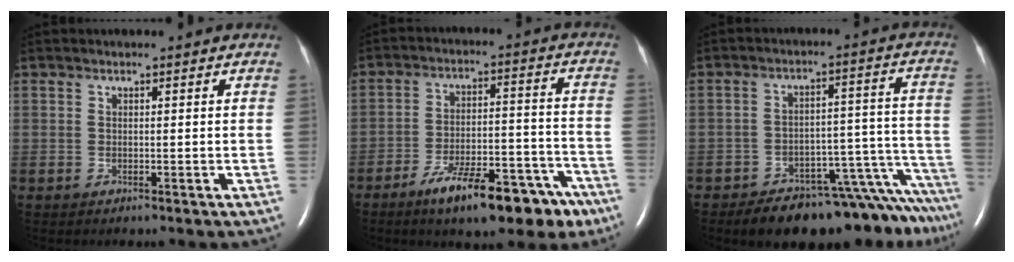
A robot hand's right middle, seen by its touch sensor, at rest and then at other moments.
{"total": 15.0, "force": [-10.3, 4.6, 10.0], "torque": [-0.134, 0.023, -0.156]}
{"total": 17.7, "force": [-15.8, 3.3, 7.5], "torque": [-0.020, 0.042, -0.204]}